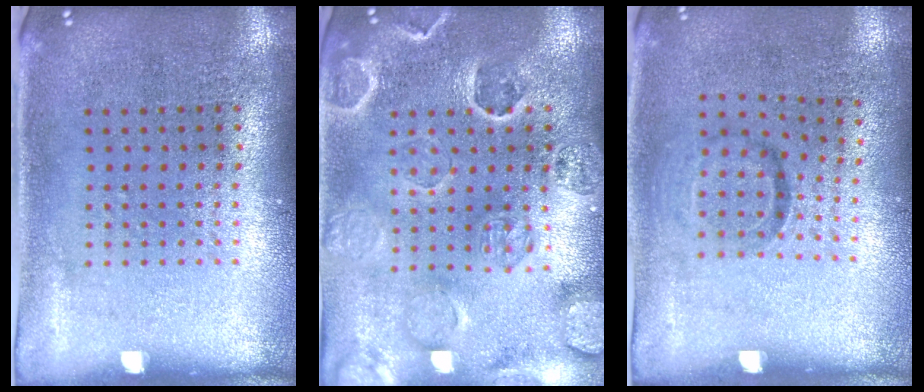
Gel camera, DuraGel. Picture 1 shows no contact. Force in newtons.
{"total": 2.8, "press": 2.7, "slide": 0.8}
{"total": 1.0, "press": 0.6, "slide": 0.8}